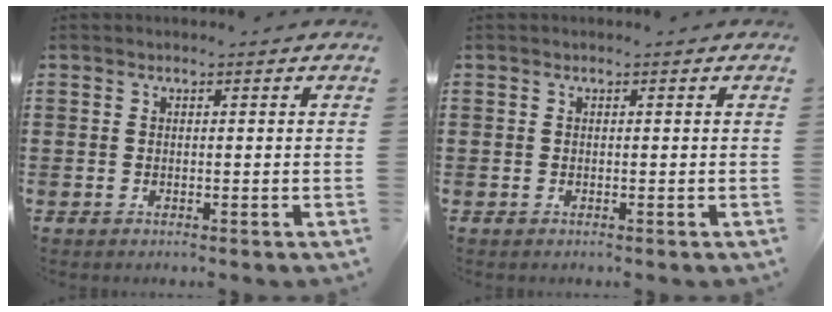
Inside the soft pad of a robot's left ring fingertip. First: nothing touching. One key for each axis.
{"total": 0.0}